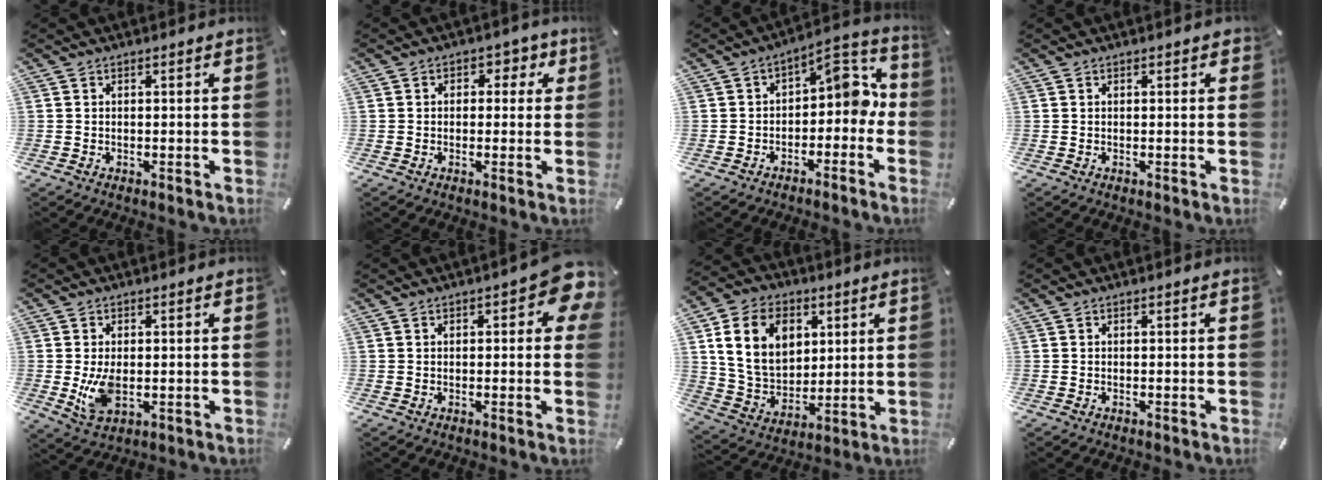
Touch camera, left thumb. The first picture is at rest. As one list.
[{"total": 3.3, "force": [0.0, 2.8, 1.8], "torque": [-0.015, 0.004, -0.009]}, {"total": 8.3, "force": [0.3, 5.0, 6.6], "torque": [-0.082, -0.007, -0.003]}, {"total": 0.6, "force": [0.2, 0.4, 0.4], "torque": [0.000, 0.000, 0.002]}, {"total": 6.6, "force": [-0.3, 3.9, 5.3], "torque": [-0.110, -0.011, -0.010]}, {"total": 7.3, "force": [2.5, 3.2, 6.1], "torque": [-0.068, -0.010, 0.036]}, {"total": 14.5, "force": [5.1, 11.2, 7.7], "torque": [-0.155, -0.007, 0.095]}, {"total": 0.0}]